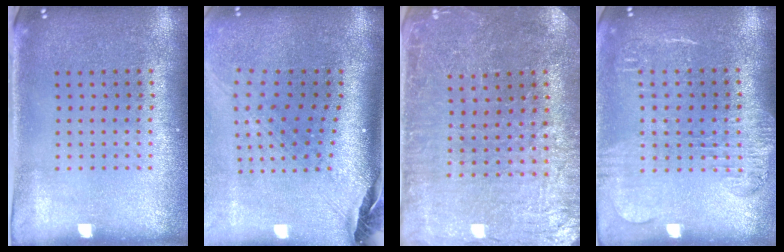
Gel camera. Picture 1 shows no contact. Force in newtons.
{"total": 2.8, "press": 2.0, "slide": 1.9}
{"total": 2.0, "press": 2.0, "slide": 0.3}
{"total": 1.7, "press": 1.5, "slide": 0.8}